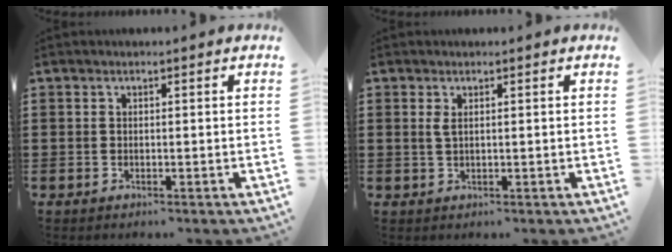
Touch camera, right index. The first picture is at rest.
{"total": 1.2, "force": [0.4, 0.3, 1.0], "torque": [-0.022, 0.004, 0.007]}